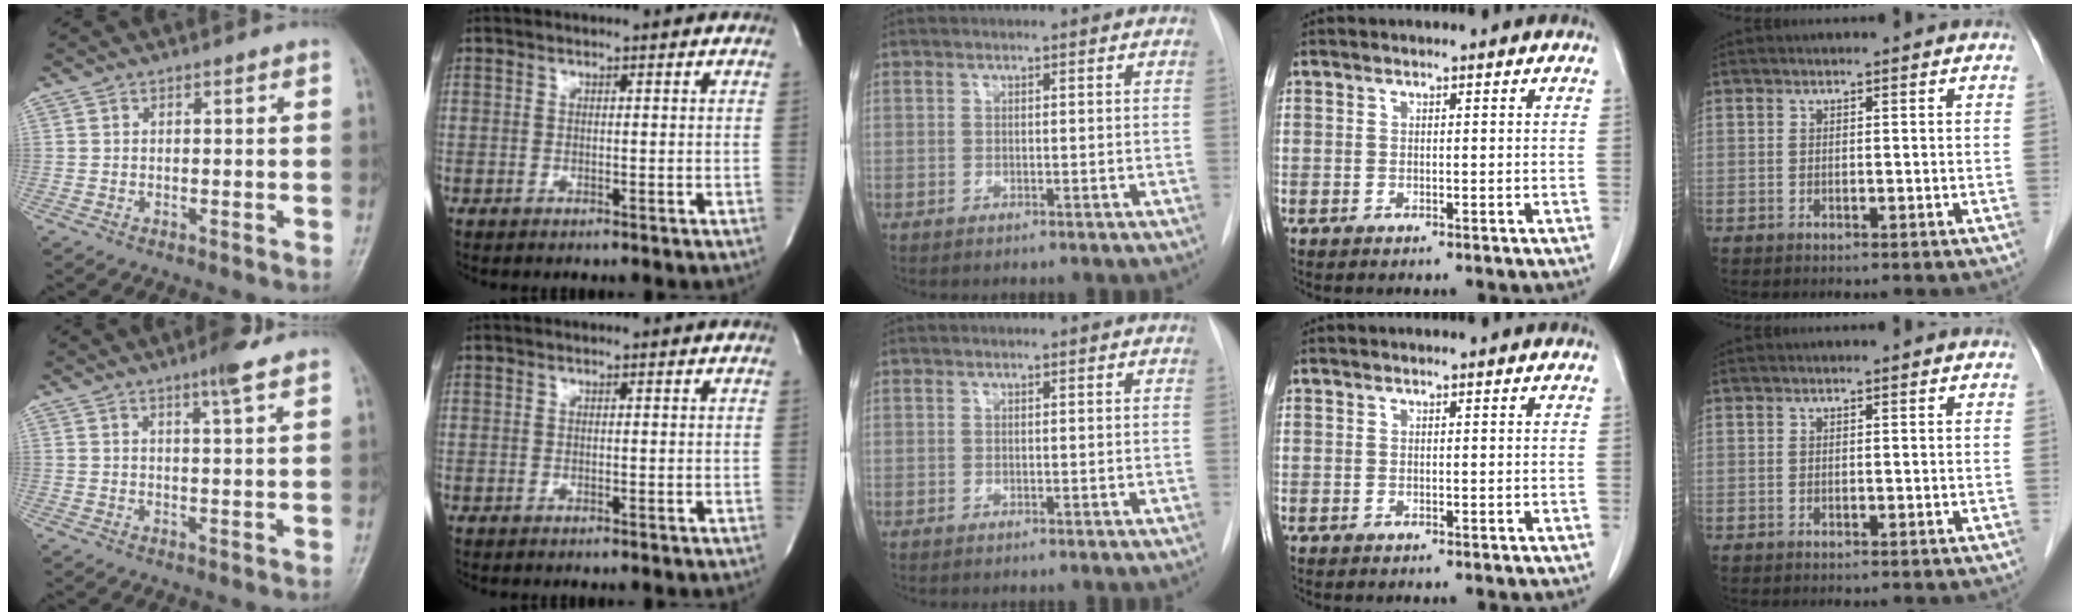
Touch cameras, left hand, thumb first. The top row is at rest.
{"thumb": {"total": 4.1, "force": [2.9, 0.3, 2.9], "torque": [-0.045, -0.016, 0.045]}}